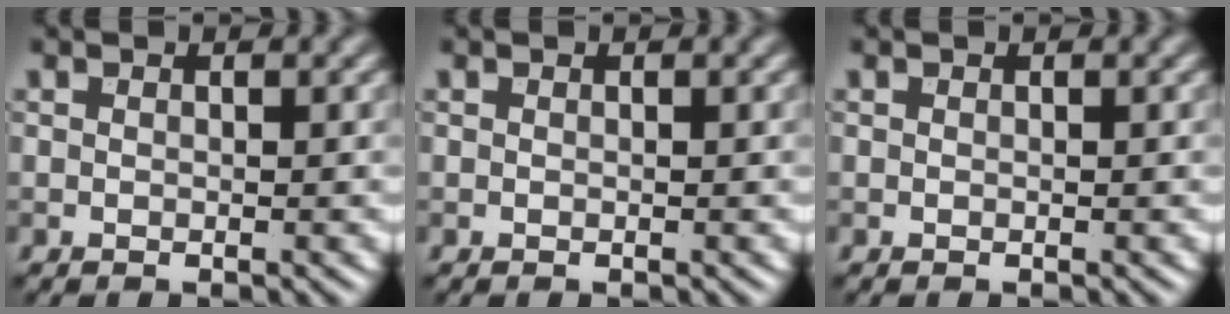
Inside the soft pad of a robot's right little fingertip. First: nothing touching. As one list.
[{"total": 0.0}, {"total": 0.0}]